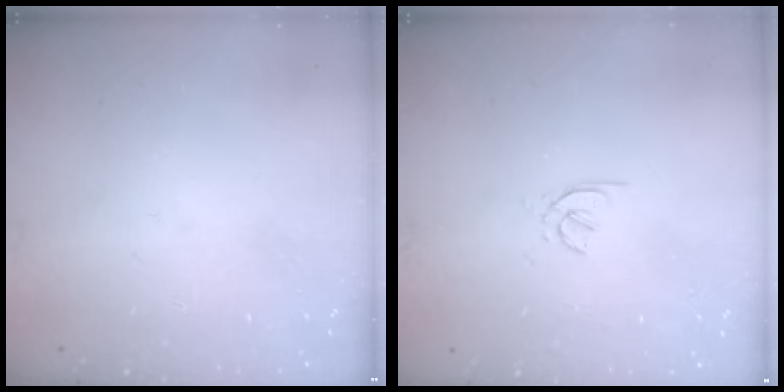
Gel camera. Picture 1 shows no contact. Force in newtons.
{"total": 1.2, "press": 1.2, "slide": 0.4}